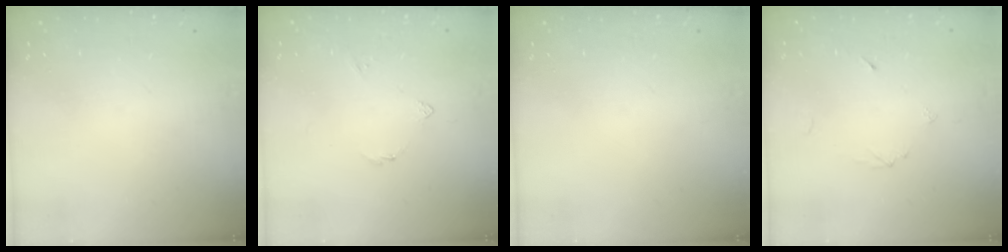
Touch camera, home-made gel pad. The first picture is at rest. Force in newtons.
{"total": 2.6, "press": 2.5, "slide": 0.7}
{"total": 0.0}
{"total": 2.3, "press": 2.3, "slide": 0.2}